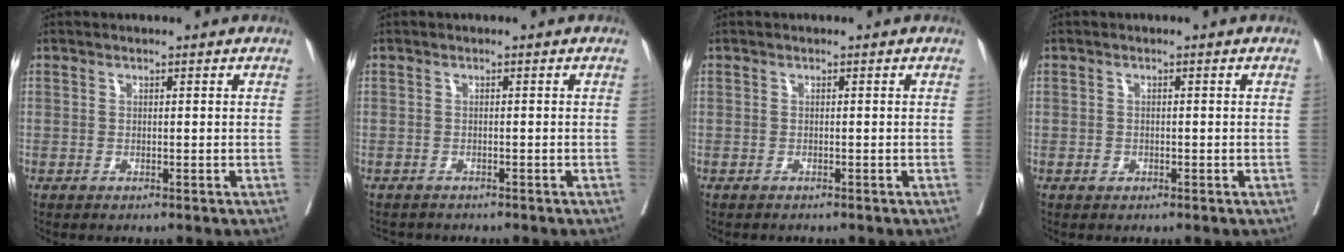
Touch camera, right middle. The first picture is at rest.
{"total": 2.8, "force": [-2.6, 1.0, 0.4], "torque": [-0.007, -0.004, -0.038]}
{"total": 0.9, "force": [-0.8, 0.3, 0.1], "torque": [-0.009, -0.001, -0.014]}
{"total": 0.7, "force": [-0.3, 0.6, 0.2], "torque": [-0.005, 0.002, -0.004]}